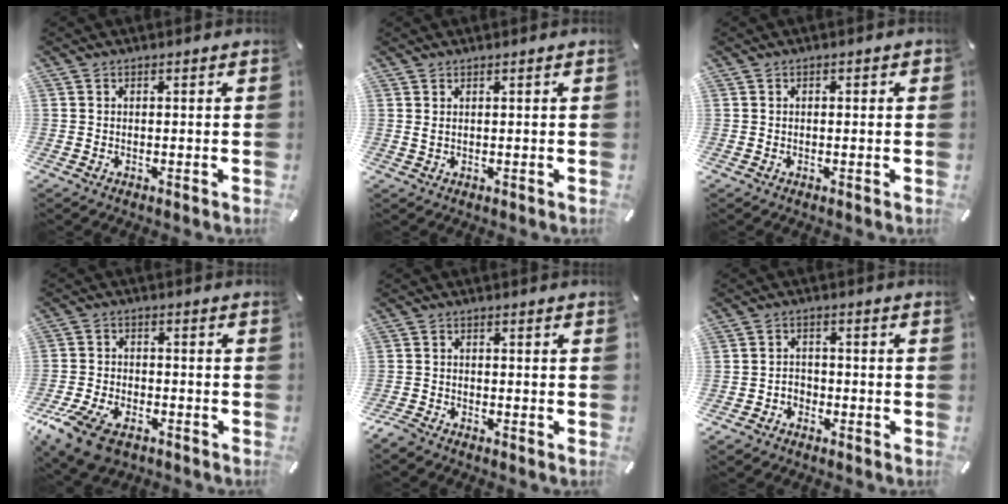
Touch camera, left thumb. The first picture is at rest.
{"total": 1.0, "force": [0.5, 0.2, 0.8], "torque": [-0.017, 0.000, 0.009]}
{"total": 0.8, "force": [-0.2, 0.6, 0.5], "torque": [-0.008, 0.003, -0.006]}
{"total": 10.3, "force": [-6.6, 5.6, 5.6], "torque": [-0.125, 0.027, -0.124]}
{"total": 2.5, "force": [-2.3, 0.7, 0.7], "torque": [-0.025, 0.007, -0.049]}
{"total": 3.6, "force": [-2.4, 2.5, 0.7], "torque": [-0.011, 0.016, -0.049]}